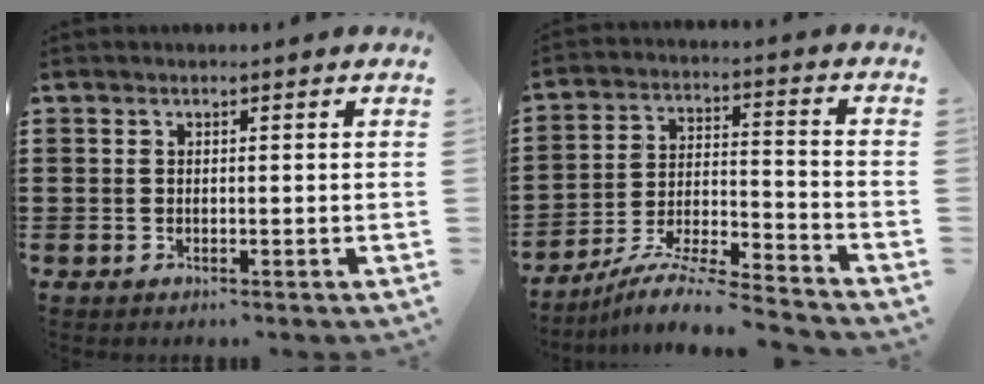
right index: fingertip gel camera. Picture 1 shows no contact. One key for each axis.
{"total": 8.2, "fx": -7.5, "fy": -0.1, "fz": 3.2, "tx": -0.065, "ty": -0.003, "tz": -0.153}